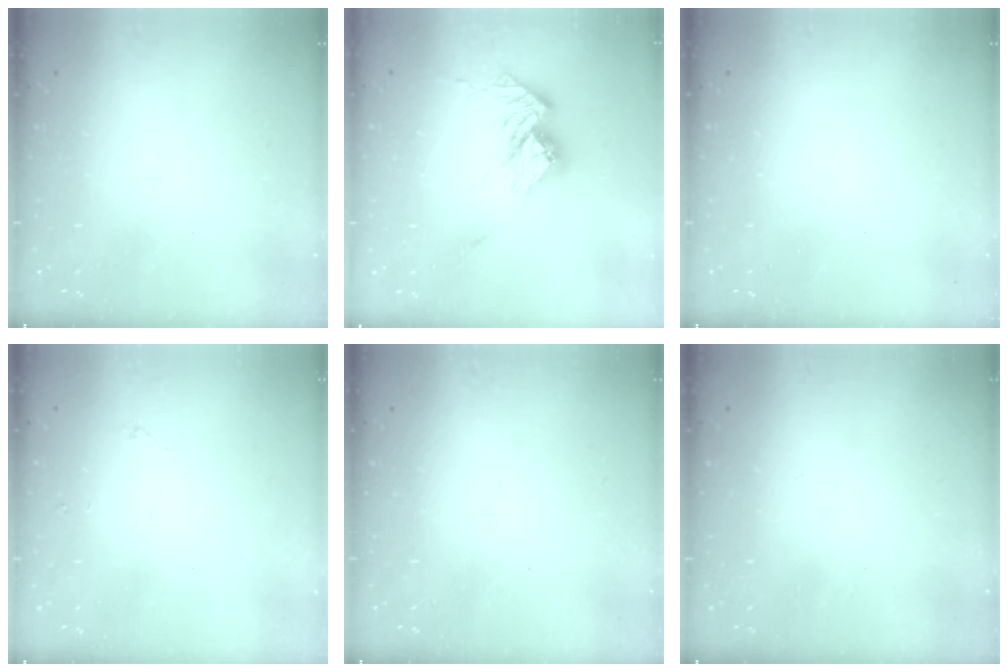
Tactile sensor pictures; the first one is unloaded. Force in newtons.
{"total": 13.6, "press": 13.5, "slide": 1.6}
{"total": 0.0}
{"total": 3.3, "press": 3.3, "slide": 0.7}
{"total": 0.0}
{"total": 0.0}